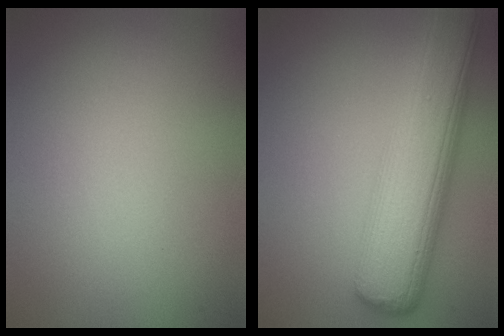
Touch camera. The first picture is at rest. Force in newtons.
{"total": 8.9, "press": 8.9, "slide": 0.2}